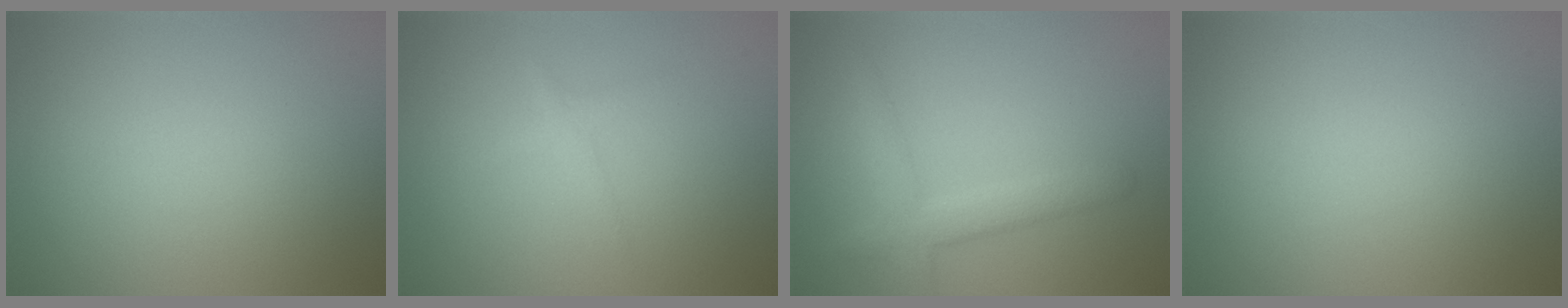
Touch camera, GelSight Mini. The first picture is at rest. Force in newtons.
{"total": 1.0, "press": 1.0, "slide": 0.1}
{"total": 3.3, "press": 3.3, "slide": 0.1}
{"total": 0.0}